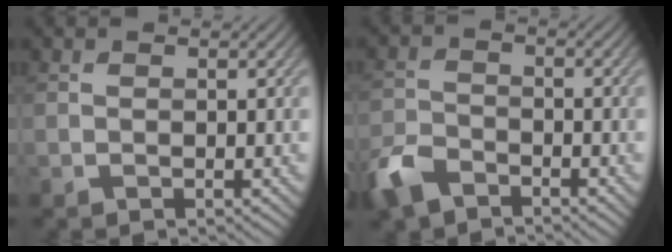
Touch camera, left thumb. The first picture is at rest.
{"total": 5.5, "force": [-4.1, 2.7, 2.6], "torque": [-0.061, -0.006, -0.093]}